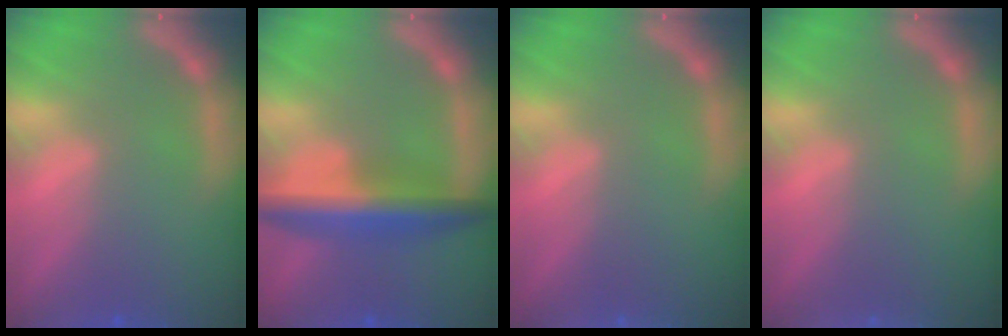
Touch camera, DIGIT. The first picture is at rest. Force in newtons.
{"total": 6.6}
{"total": 1.4}
{"total": 2.4}